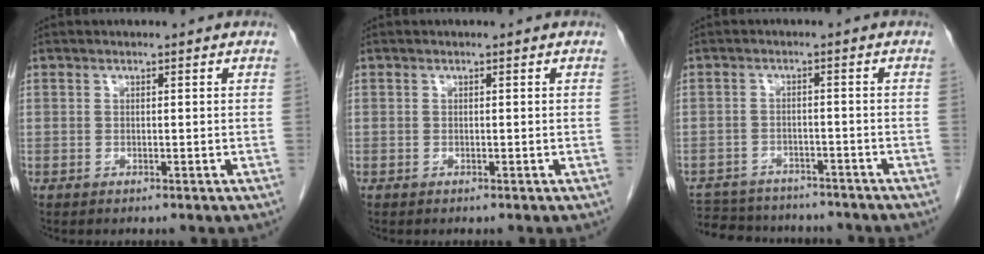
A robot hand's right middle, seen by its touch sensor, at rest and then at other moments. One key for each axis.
{"total": 0.0}
{"total": 13.9, "fx": -12.4, "fy": 4.8, "fz": 4.2, "tx": -0.093, "ty": 0.005, "tz": -0.162}